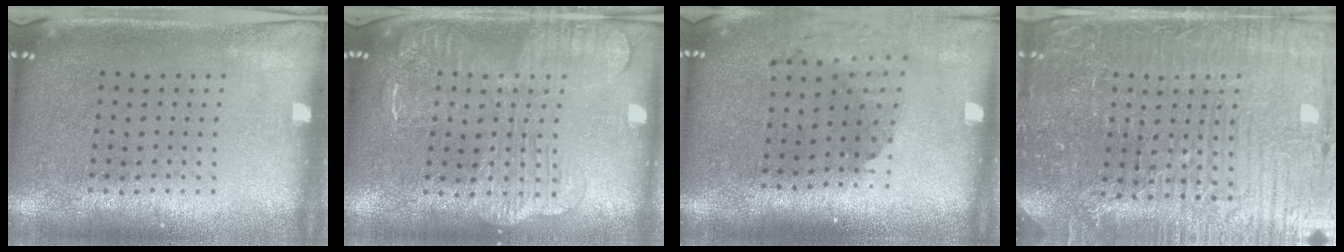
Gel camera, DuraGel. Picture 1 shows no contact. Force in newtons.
{"total": 2.0, "press": 2.0, "slide": 0.4}
{"total": 1.8, "press": 1.4, "slide": 1.1}
{"total": 5.2, "press": 5.0, "slide": 1.7}